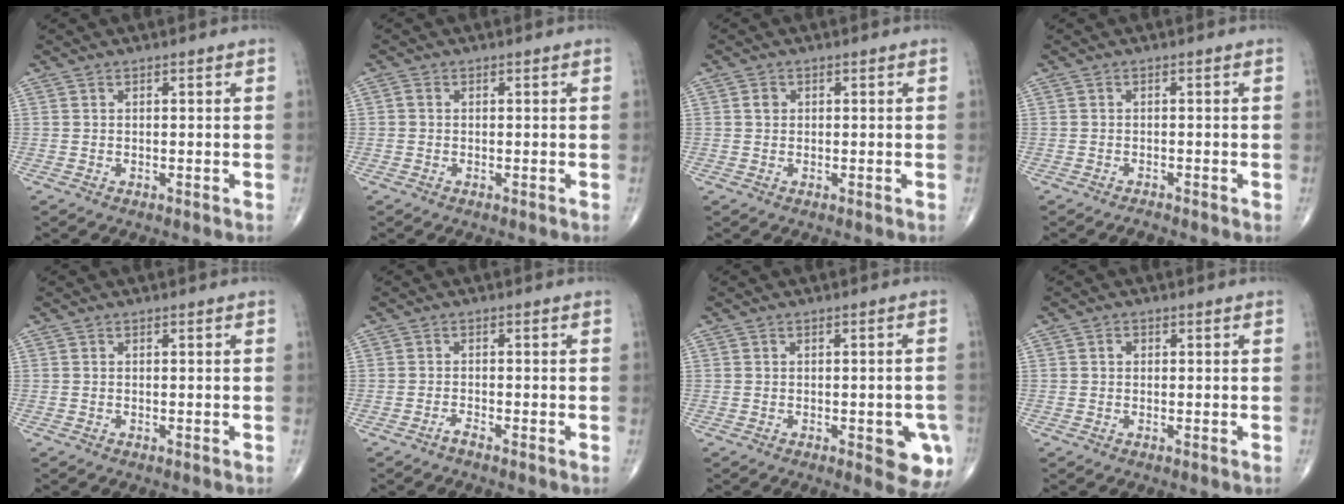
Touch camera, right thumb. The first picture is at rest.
{"total": 0.7, "force": [0.0, 0.7, 0.2], "torque": [0.000, 0.002, -0.004]}
{"total": 1.3, "force": [0.3, 1.2, 0.4], "torque": [-0.002, 0.003, 0.004]}
{"total": 0.8, "force": [-0.8, 0.3, 0.1], "torque": [-0.006, 0.001, -0.017]}
{"total": 0.0}
{"total": 1.0, "force": [-0.9, 0.0, 0.3], "torque": [-0.012, 0.004, -0.020]}
{"total": 7.2, "force": [-2.5, 3.0, 6.1], "torque": [-0.046, 0.001, -0.024]}
{"total": 0.9, "force": [0.2, 0.9, 0.2], "torque": [0.003, 0.003, 0.001]}